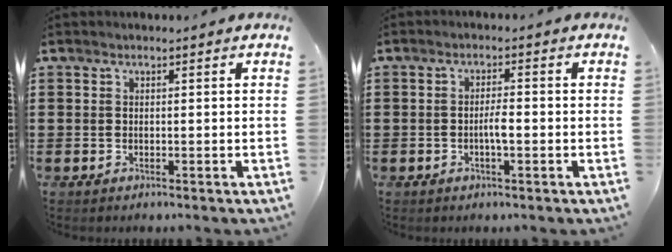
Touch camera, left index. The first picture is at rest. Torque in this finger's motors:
{"motor_torque": [0.28, 0.26, 0.07, 0.04]}